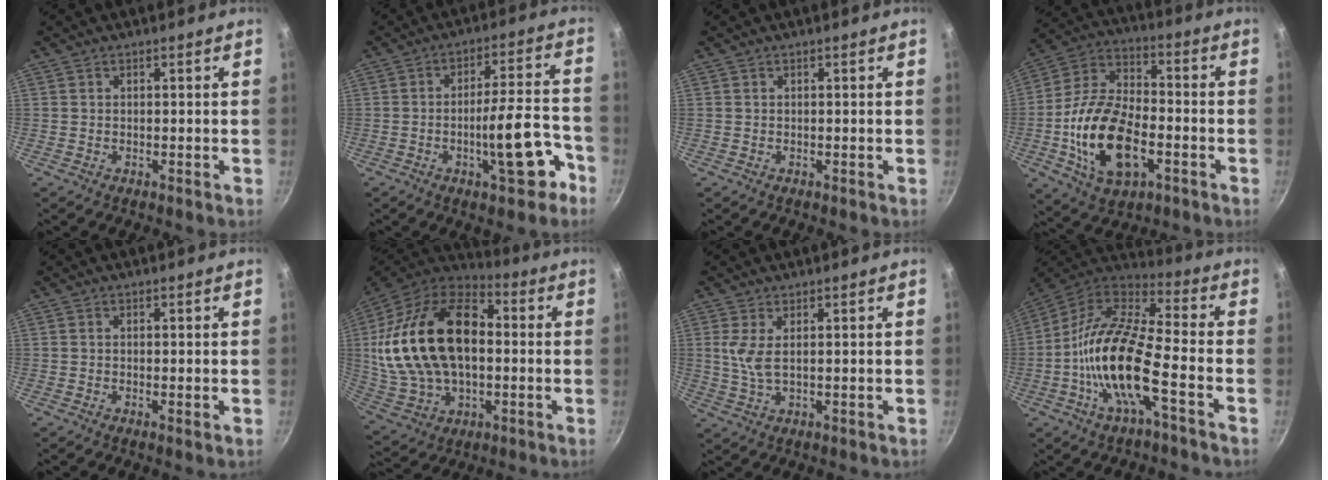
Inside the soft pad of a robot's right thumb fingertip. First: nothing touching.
{"total": 12.4, "force": [-5.5, 3.7, 10.4], "torque": [-0.125, 0.049, -0.075]}
{"total": 0.0}
{"total": 17.7, "force": [-4.6, 9.7, 14.0], "torque": [-0.254, 0.026, -0.085]}
{"total": 0.7, "force": [0.0, 0.0, 0.7], "torque": [-0.012, -0.004, -0.002]}
{"total": 27.8, "force": [1.6, 17.6, 21.5], "torque": [-0.396, 0.030, 0.031]}
{"total": 4.2, "force": [1.2, 1.3, 3.8], "torque": [-0.088, -0.006, 0.028]}
{"total": 17.9, "force": [-5.2, 5.7, 16.2], "torque": [-0.308, 0.043, -0.118]}